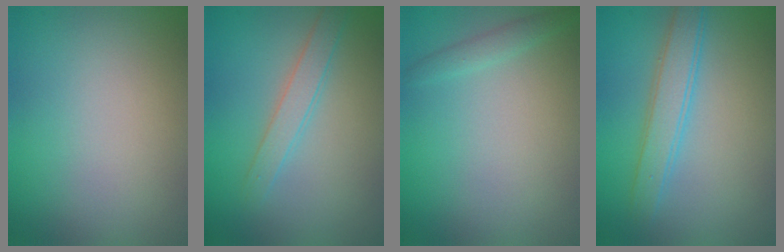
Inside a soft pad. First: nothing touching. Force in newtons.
{"total": 2.0, "press": 2.0, "slide": 0.2}
{"total": 1.0, "press": 1.0, "slide": 0.1}
{"total": 3.0, "press": 3.0, "slide": 0.0}